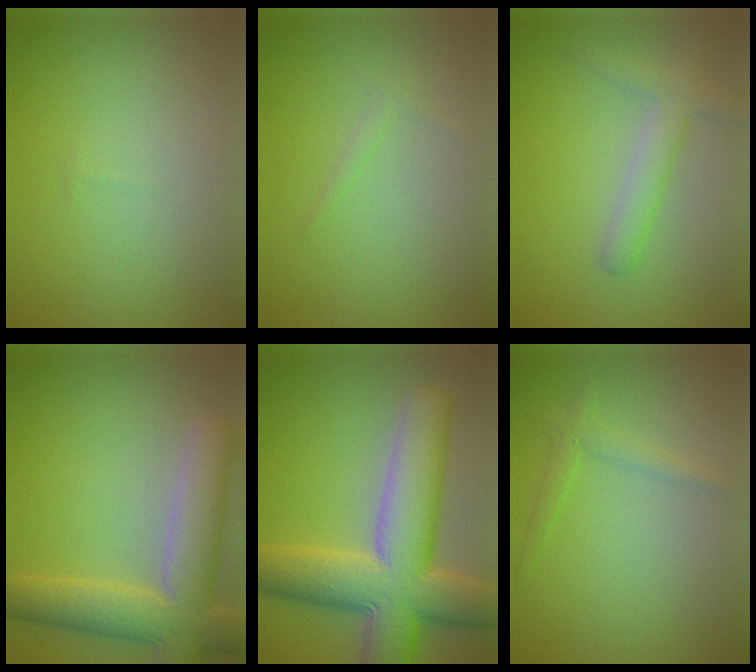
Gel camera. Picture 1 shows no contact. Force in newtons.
{"total": 0.8, "press": 0.8, "slide": 0.1}
{"total": 2.8, "press": 2.8, "slide": 0.1}
{"total": 8.5, "press": 8.5, "slide": 0.6}
{"total": 12.2, "press": 12.2, "slide": 0.5}
{"total": 1.5, "press": 1.5, "slide": 0.1}